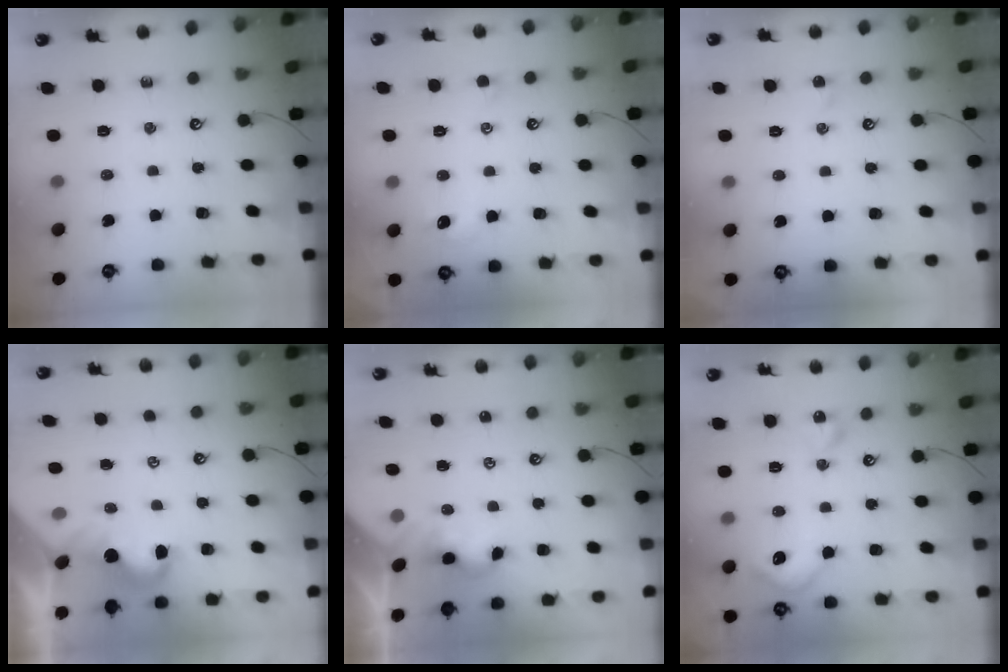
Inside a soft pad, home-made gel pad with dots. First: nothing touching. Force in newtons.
{"total": 1.7, "press": 1.6, "slide": 0.6}
{"total": 0.0}
{"total": 2.1, "press": 2.0, "slide": 0.6}
{"total": 2.4, "press": 2.4, "slide": 0.2}
{"total": 8.9, "press": 8.8, "slide": 1.0}